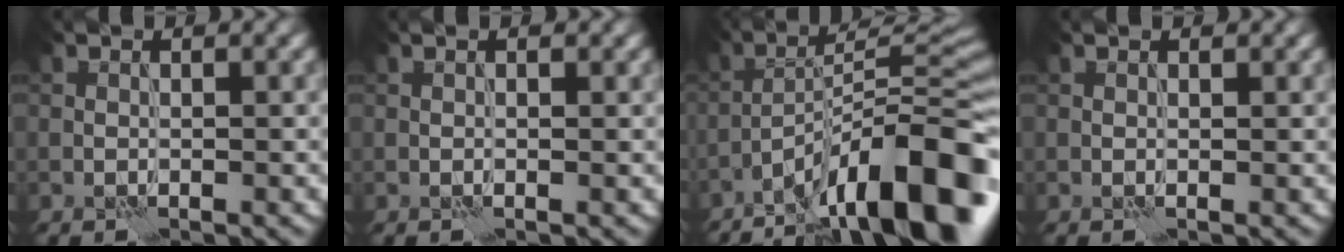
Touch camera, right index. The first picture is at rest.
{"total": 1.2, "force": [0.5, 0.3, 1.0], "torque": [-0.015, -0.005, 0.005]}
{"total": 14.8, "force": [-9.0, 3.5, 11.2], "torque": [-0.173, 0.011, -0.150]}
{"total": 0.8, "force": [0.5, 0.1, 0.5], "torque": [-0.012, 0.000, 0.005]}